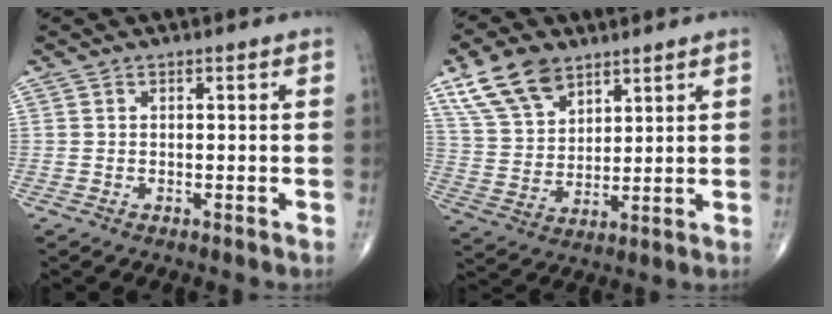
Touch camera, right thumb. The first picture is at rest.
{"total": 11.9, "force": [7.6, 6.9, 6.2], "torque": [-0.101, -0.026, 0.152]}